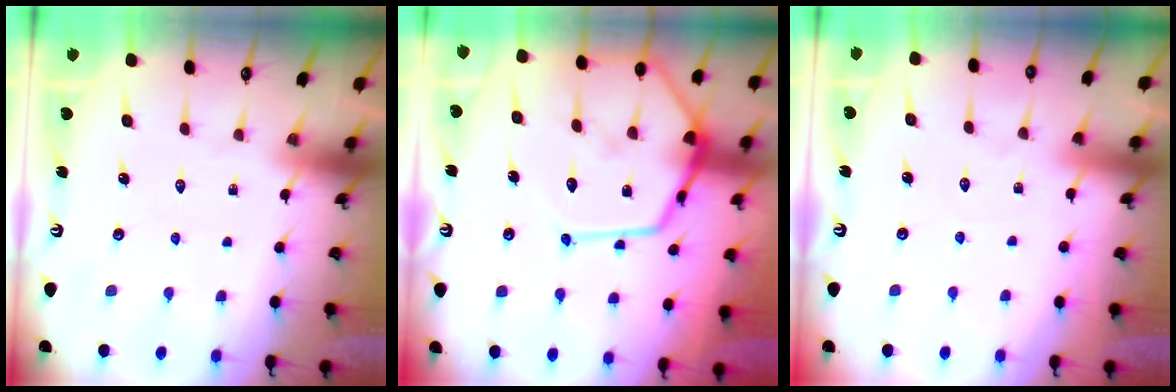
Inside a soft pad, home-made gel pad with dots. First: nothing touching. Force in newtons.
{"total": 18.9, "press": 18.9, "slide": 1.7}
{"total": 2.9, "press": 2.9, "slide": 0.3}